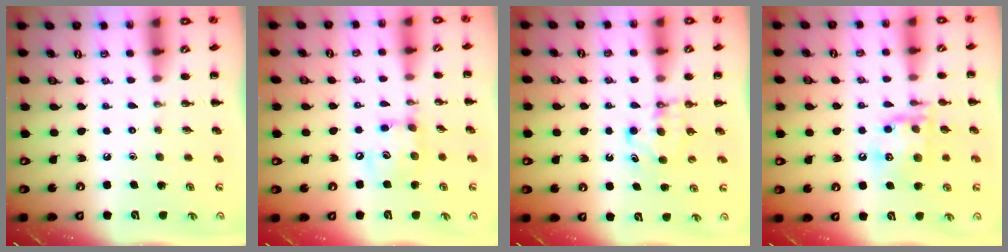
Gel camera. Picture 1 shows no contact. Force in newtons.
{"total": 9.9, "press": 9.8, "slide": 1.0}
{"total": 5.2, "press": 5.2, "slide": 0.6}
{"total": 15.7, "press": 15.5, "slide": 2.4}